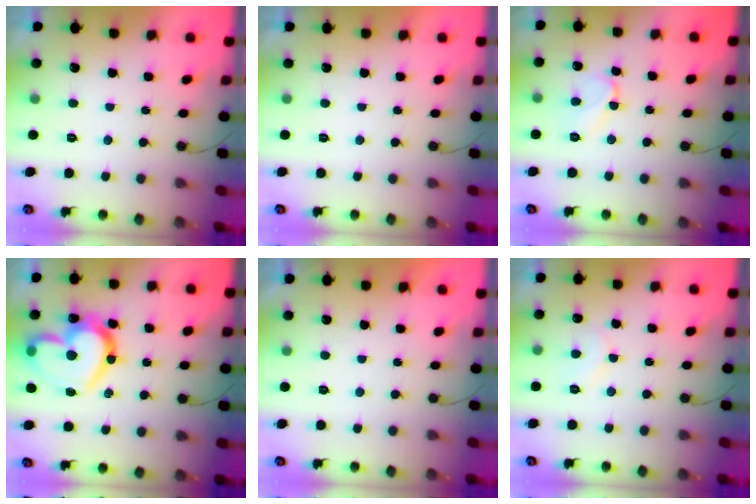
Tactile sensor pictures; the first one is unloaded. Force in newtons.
{"total": 1.7, "press": 1.7, "slide": 0.0}
{"total": 6.7, "press": 6.6, "slide": 0.7}
{"total": 23.3, "press": 23.2, "slide": 2.0}
{"total": 1.8, "press": 1.7, "slide": 0.1}
{"total": 6.7, "press": 6.7, "slide": 0.6}